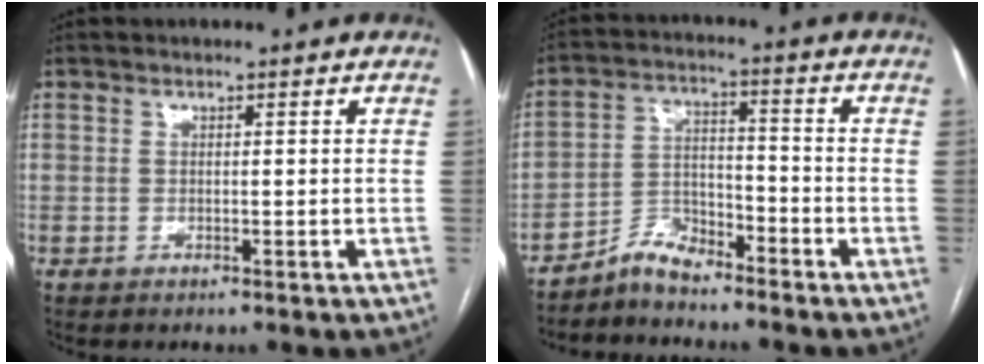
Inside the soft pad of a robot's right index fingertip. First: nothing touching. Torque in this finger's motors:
{"motor_torque": [-1.86, -0.29, -1.05, -0.21]}